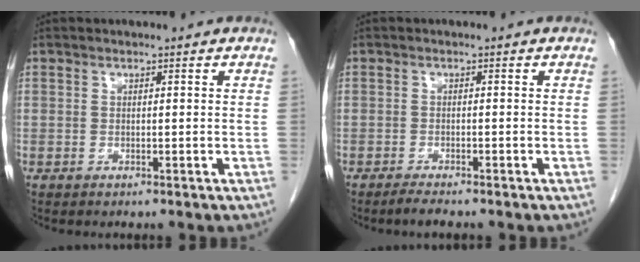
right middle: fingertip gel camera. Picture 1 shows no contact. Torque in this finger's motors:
{"motor_torque": [0.11, -0.07, -0.01, 0.00]}